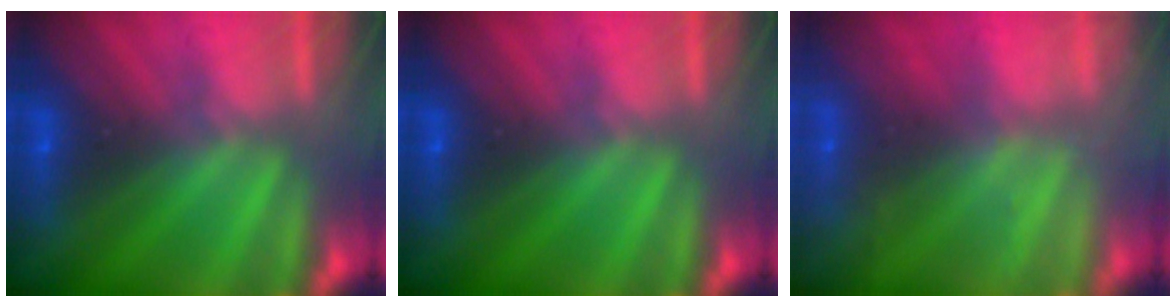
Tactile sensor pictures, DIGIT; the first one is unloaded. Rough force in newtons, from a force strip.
{"total": 0.0}
{"total": 2.3}